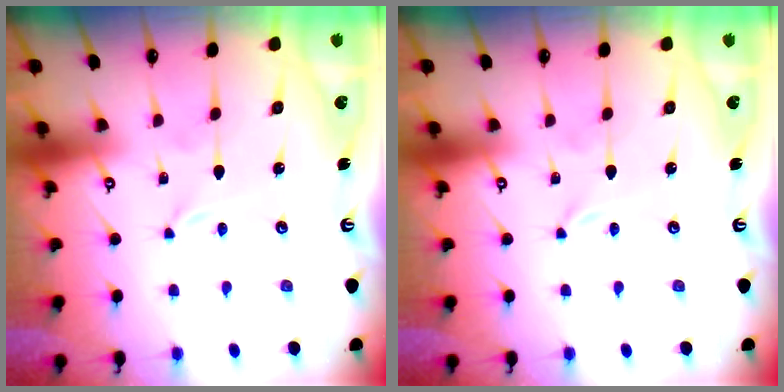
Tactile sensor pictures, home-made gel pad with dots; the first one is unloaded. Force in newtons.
{"total": 0.0}